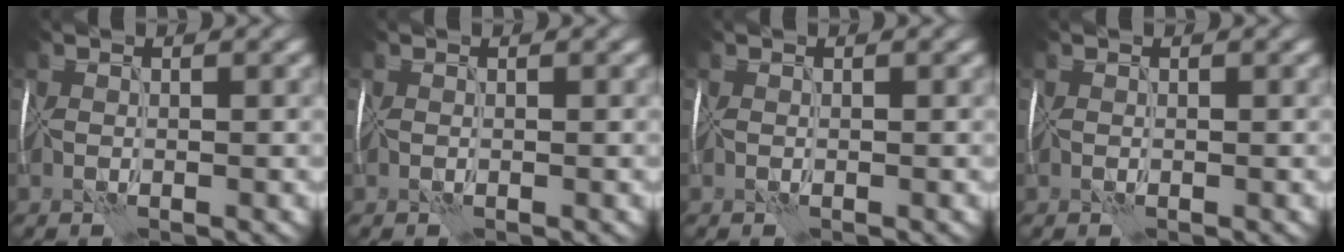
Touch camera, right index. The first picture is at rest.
{"total": 0.0}
{"total": 0.0}
{"total": 0.0}